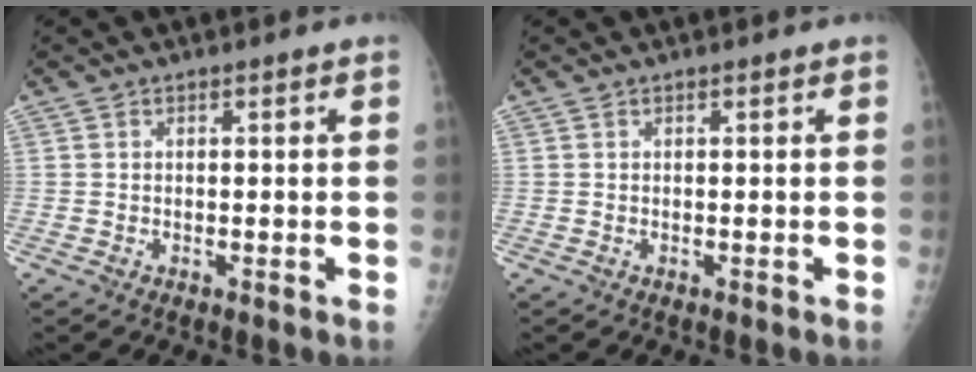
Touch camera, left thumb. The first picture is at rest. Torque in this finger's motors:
{"motor_torque": [-0.06, 0.02, 0.02, -0.02, 0.00]}